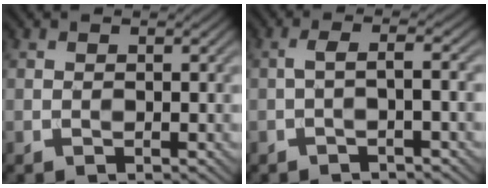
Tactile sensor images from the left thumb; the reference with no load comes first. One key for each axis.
{"total": 2.8, "fx": -0.8, "fy": 0.6, "fz": 2.7, "tx": -0.040, "ty": 0.013, "tz": -0.027}